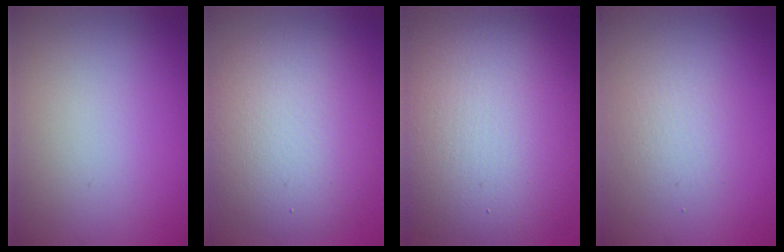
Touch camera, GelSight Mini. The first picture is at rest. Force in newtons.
{"total": 8.3, "press": 8.3, "slide": 0.4}
{"total": 14.6, "press": 14.5, "slide": 0.9}
{"total": 1.7, "press": 1.7, "slide": 0.1}